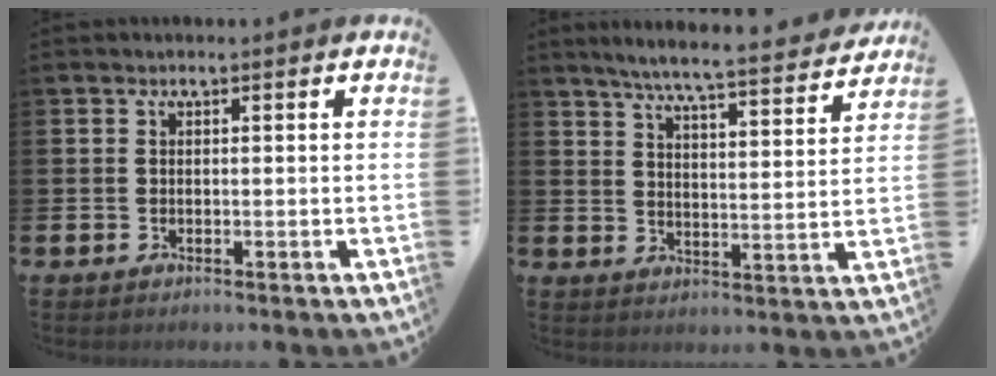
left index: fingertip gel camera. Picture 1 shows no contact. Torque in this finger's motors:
{"motor_torque": [0.75, -1.07, 0.55, 0.16]}